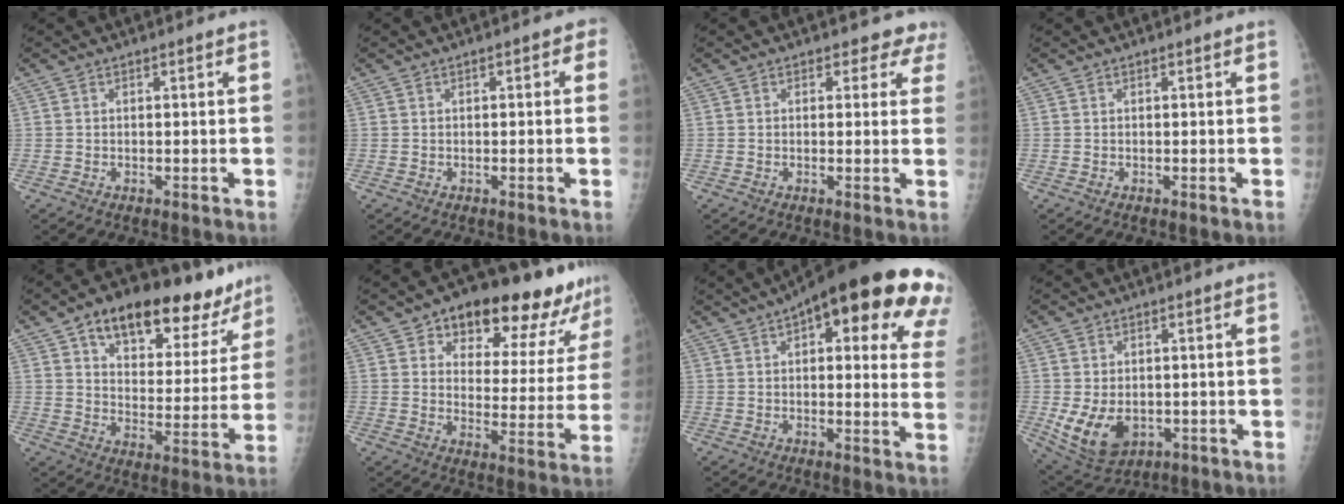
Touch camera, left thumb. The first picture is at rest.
{"total": 2.0, "force": [0.4, 1.1, 1.6], "torque": [-0.006, 0.005, -0.004]}
{"total": 3.6, "force": [2.9, 2.2, 0.2], "torque": [0.032, -0.014, 0.011]}
{"total": 0.0}
{"total": 22.7, "force": [15.1, 11.0, 13.0], "torque": [-0.140, -0.042, 0.222]}
{"total": 19.9, "force": [14.3, 8.9, 10.7], "torque": [-0.092, -0.057, 0.191]}
{"total": 27.6, "force": [14.2, 9.5, 21.6], "torque": [-0.217, 0.012, 0.172]}
{"total": 9.1, "force": [-1.4, 6.4, 6.3], "torque": [-0.103, -0.010, -0.003]}